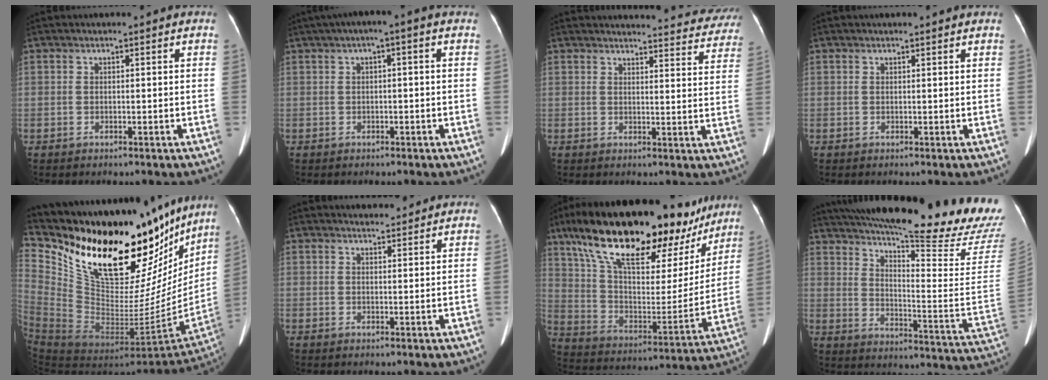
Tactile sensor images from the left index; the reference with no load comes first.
{"total": 2.9, "force": [0.9, 0.4, 2.8], "torque": [-0.043, 0.022, 0.014]}
{"total": 24.3, "force": [23.4, 4.7, 4.8], "torque": [-0.053, -0.050, 0.254]}
{"total": 2.3, "force": [2.1, 0.1, 0.8], "torque": [-0.012, 0.013, 0.022]}
{"total": 36.5, "force": [29.5, 12.4, 17.6], "torque": [-0.324, -0.047, 0.428]}
{"total": 2.7, "force": [2.5, 0.7, 0.5], "torque": [-0.010, 0.010, 0.038]}
{"total": 31.9, "force": [23.2, 10.8, 19.0], "torque": [-0.321, 0.038, 0.347]}
{"total": 31.8, "force": [26.7, 1.8, 17.2], "torque": [-0.240, -0.090, 0.344]}